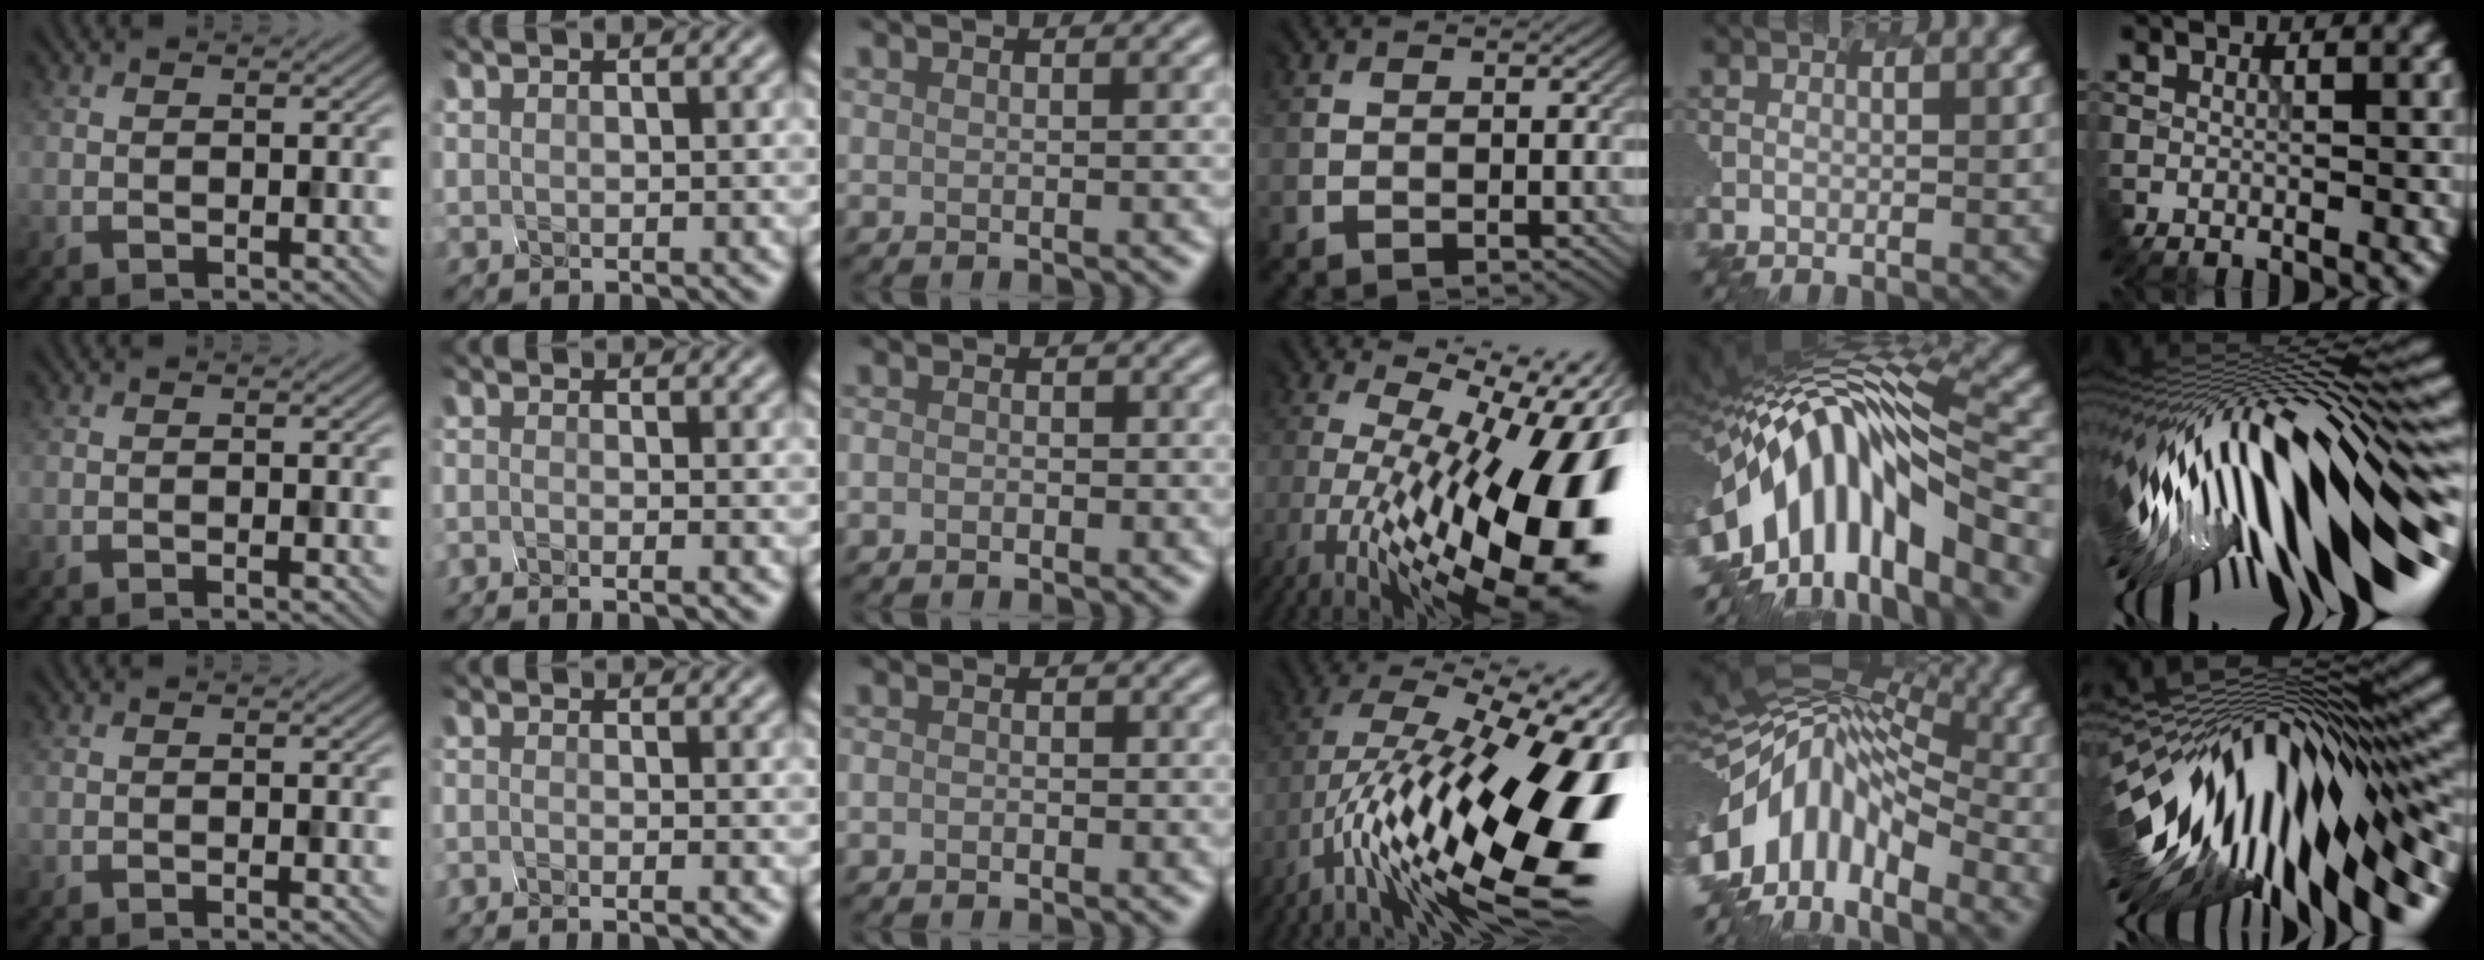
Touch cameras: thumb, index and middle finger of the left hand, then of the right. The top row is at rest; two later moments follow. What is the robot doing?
{"motion": "disassemble", "object": "hinged tin"}